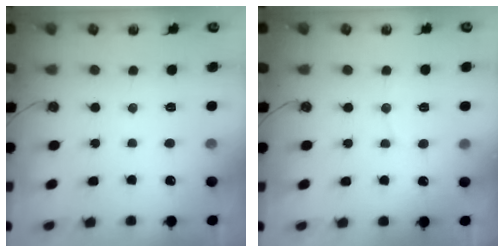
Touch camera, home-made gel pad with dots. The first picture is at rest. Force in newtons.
{"total": 3.4, "press": 3.4, "slide": 0.3}